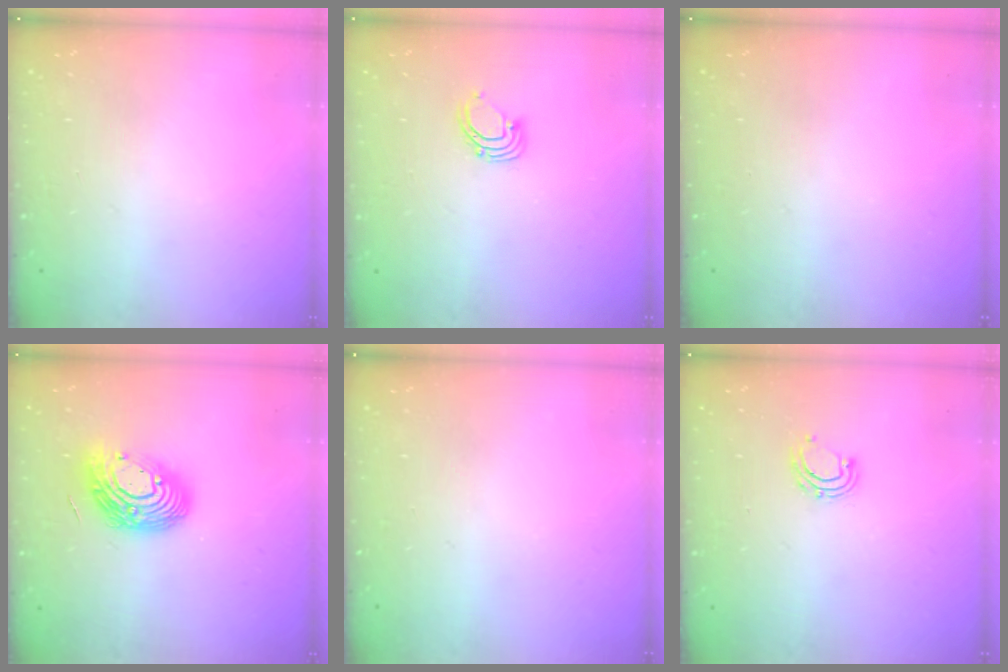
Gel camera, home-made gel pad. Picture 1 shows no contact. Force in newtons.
{"total": 2.9, "press": 2.9, "slide": 0.3}
{"total": 0.0}
{"total": 14.2, "press": 14.1, "slide": 1.2}
{"total": 0.0}
{"total": 6.0, "press": 5.8, "slide": 1.3}